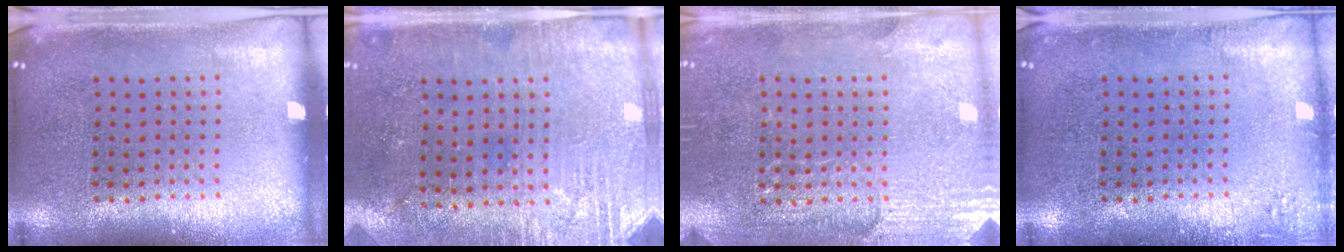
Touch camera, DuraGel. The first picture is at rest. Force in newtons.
{"total": 2.8, "press": 2.6, "slide": 1.0}
{"total": 2.9, "press": 2.8, "slide": 0.8}
{"total": 1.0, "press": 1.0, "slide": 0.3}